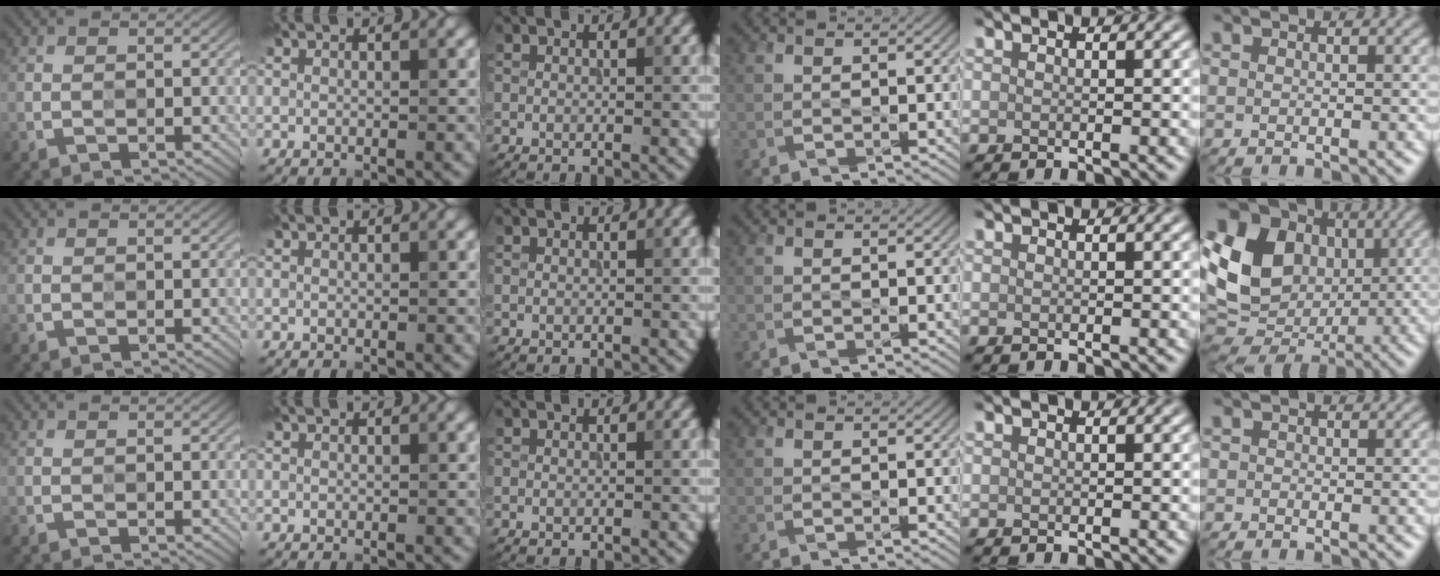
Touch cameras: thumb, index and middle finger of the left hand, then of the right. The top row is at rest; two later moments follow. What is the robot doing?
{"motion": "press", "object": "sticky note"}